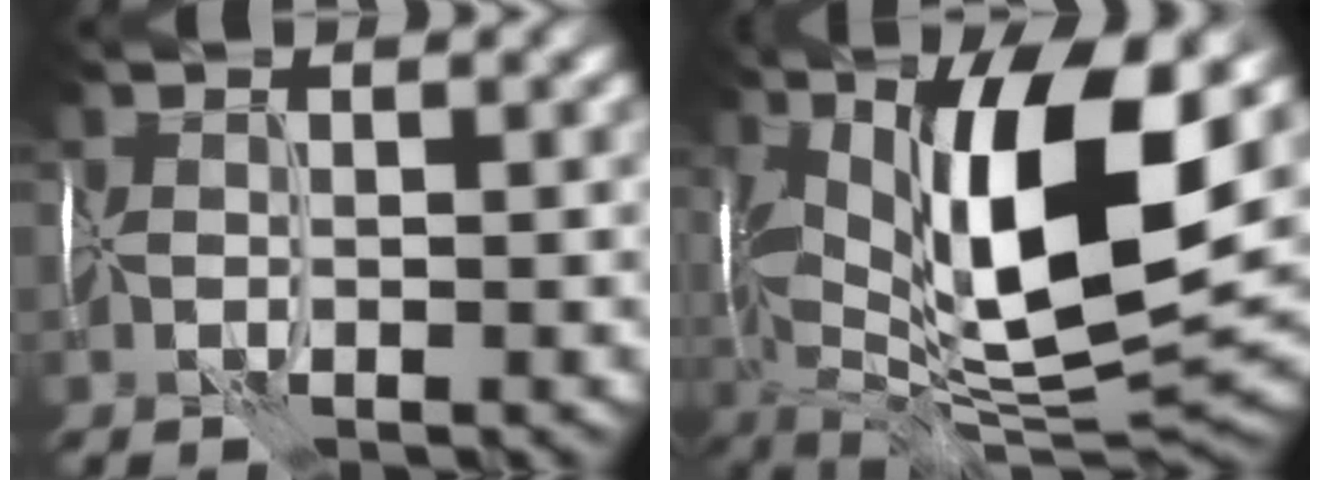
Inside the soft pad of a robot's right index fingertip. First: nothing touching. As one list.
[{"total": 14.2, "force": [3.5, 4.5, 13.0], "torque": [-0.229, -0.008, 0.066]}]